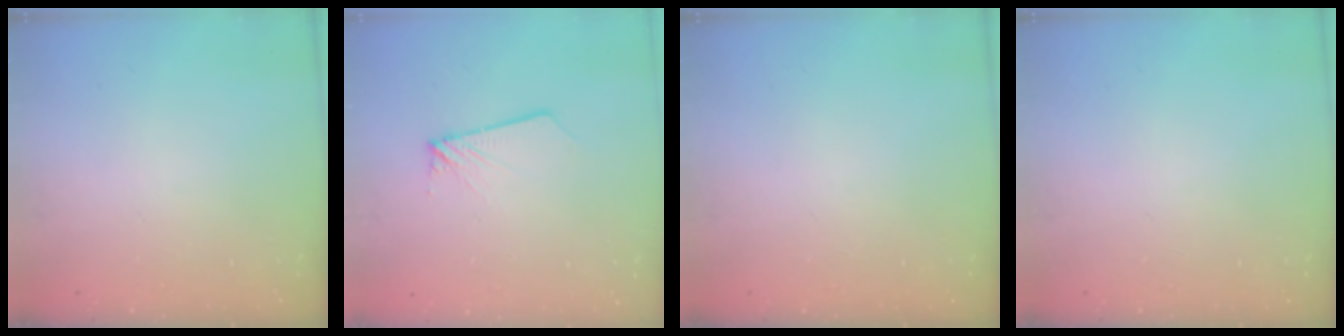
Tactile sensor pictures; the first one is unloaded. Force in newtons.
{"total": 1.9, "press": 1.9, "slide": 0.1}
{"total": 0.0}
{"total": 0.0}